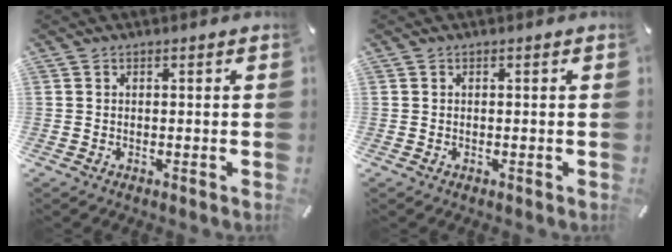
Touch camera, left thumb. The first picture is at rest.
{"total": 0.0}